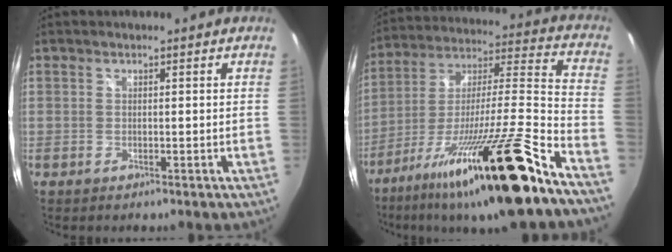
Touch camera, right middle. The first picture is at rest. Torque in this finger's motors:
{"motor_torque": [1.57, -0.57, 0.91, 0.21]}